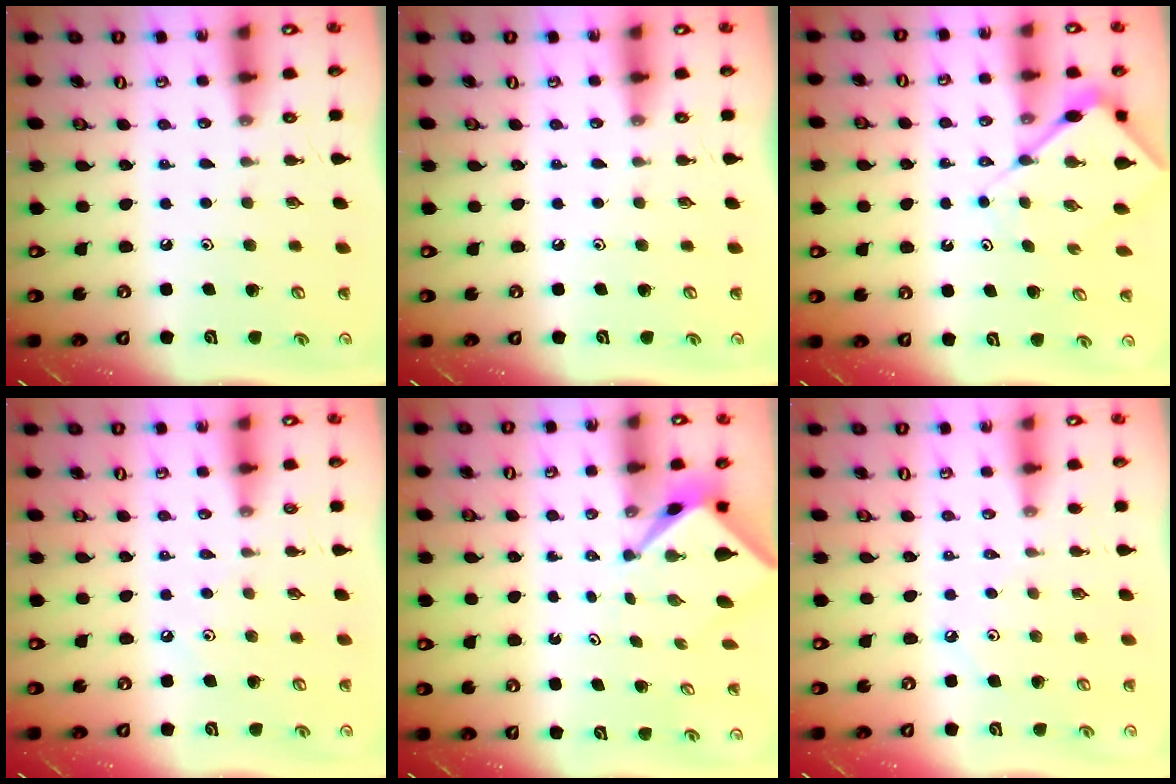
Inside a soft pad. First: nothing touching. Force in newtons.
{"total": 0.0}
{"total": 6.9, "press": 6.9, "slide": 0.5}
{"total": 2.9, "press": 2.9, "slide": 0.4}
{"total": 2.5, "press": 2.4, "slide": 0.3}
{"total": 1.7, "press": 1.7, "slide": 0.3}